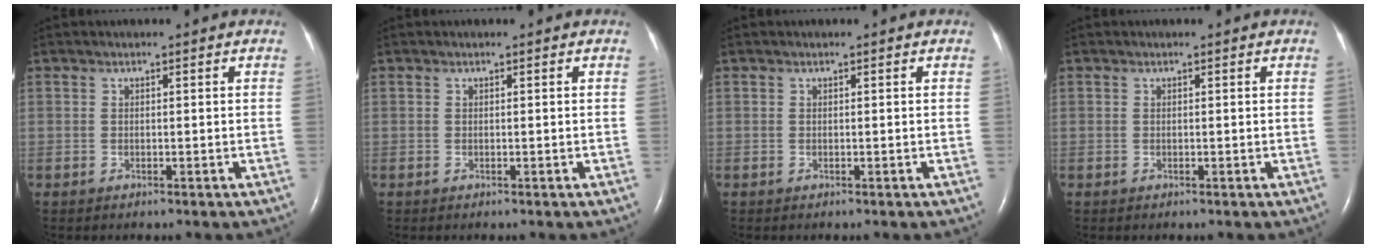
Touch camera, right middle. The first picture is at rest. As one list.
[{"total": 0.0}, {"total": 0.0}, {"total": 0.0}]